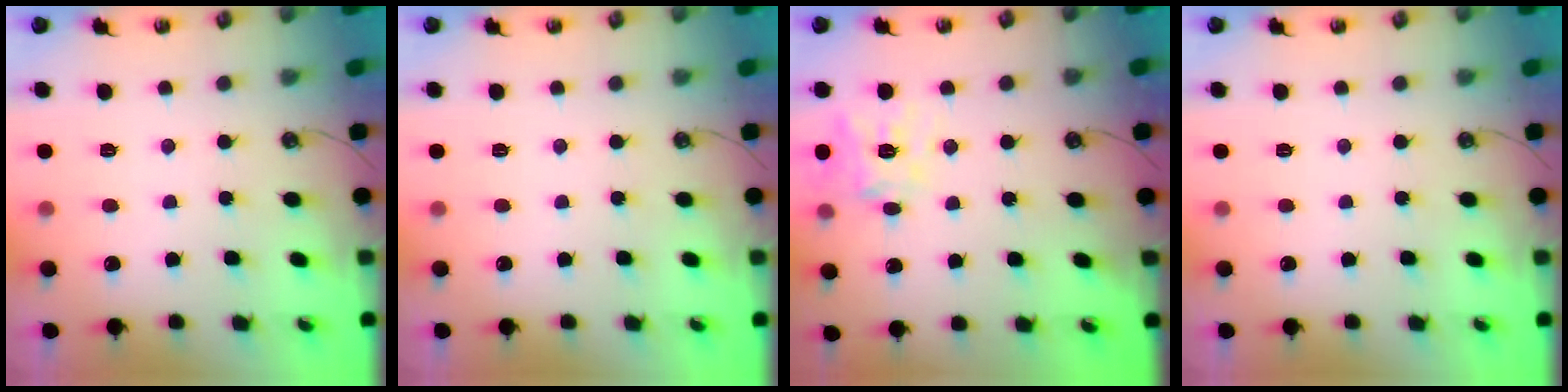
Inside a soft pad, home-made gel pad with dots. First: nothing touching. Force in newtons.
{"total": 0.0}
{"total": 12.4, "press": 12.3, "slide": 1.6}
{"total": 0.0}